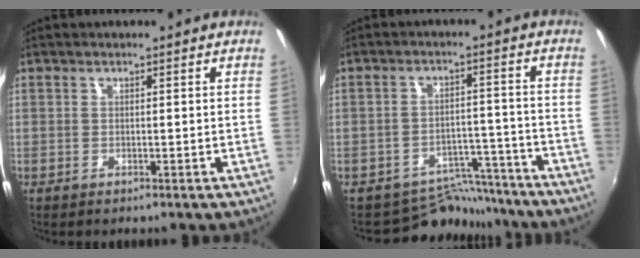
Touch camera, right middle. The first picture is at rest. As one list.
[{"total": 9.1, "force": [-8.5, 3.3, -0.1], "torque": [0.000, 0.029, -0.120]}]